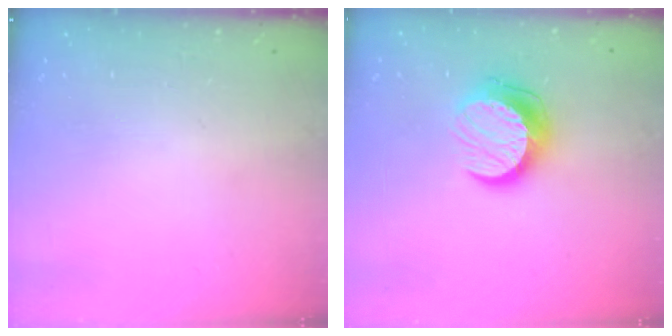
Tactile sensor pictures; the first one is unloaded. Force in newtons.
{"total": 12.0, "press": 11.9, "slide": 0.8}